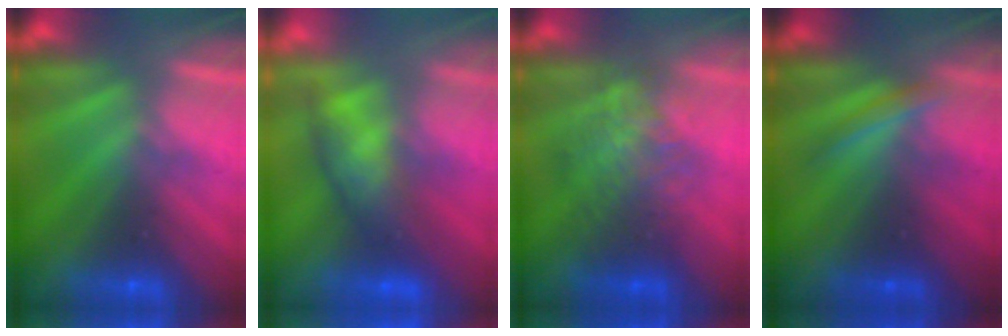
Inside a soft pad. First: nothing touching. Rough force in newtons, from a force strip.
{"total": 6.6}
{"total": 2.2}
{"total": 1.8}